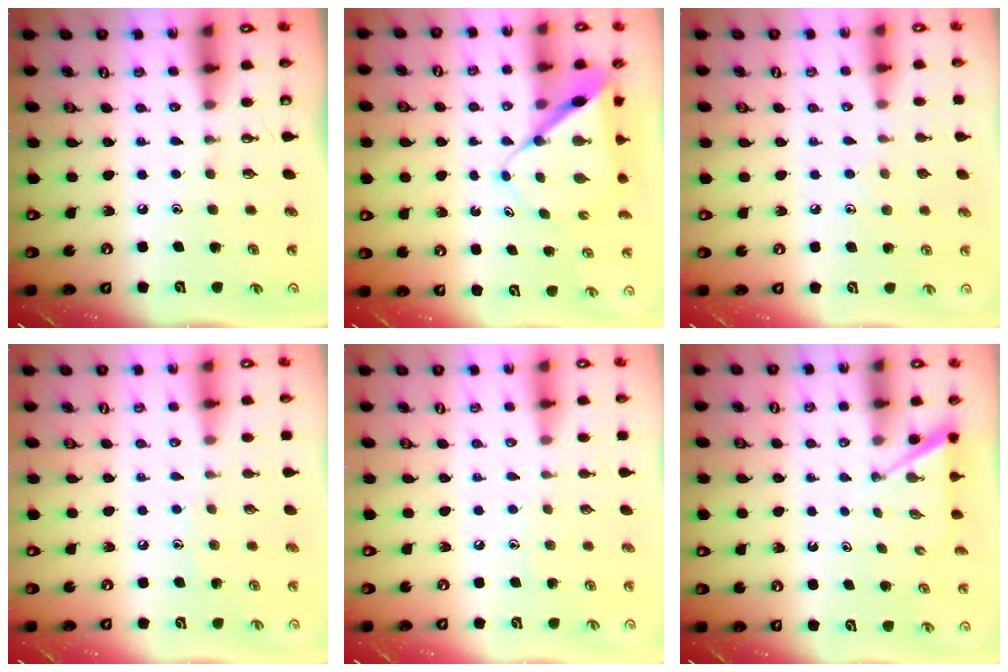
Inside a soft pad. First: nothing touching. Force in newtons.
{"total": 8.4, "press": 8.4, "slide": 0.8}
{"total": 6.4, "press": 6.4, "slide": 0.6}
{"total": 4.4, "press": 4.4, "slide": 0.5}
{"total": 3.6, "press": 3.5, "slide": 0.3}
{"total": 2.3, "press": 2.3, "slide": 0.3}